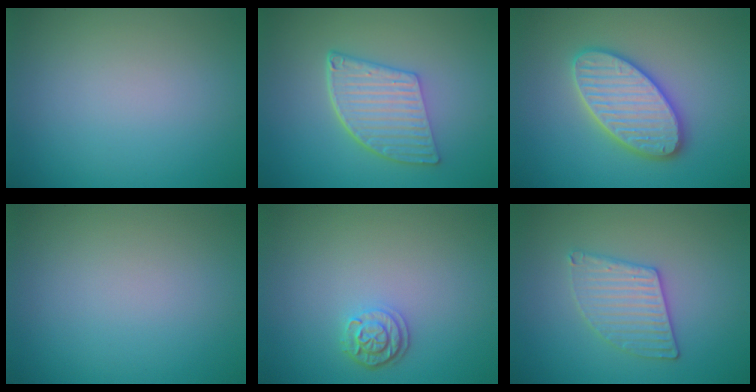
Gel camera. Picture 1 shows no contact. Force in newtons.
{"total": 5.8, "press": 4.2, "slide": 3.9}
{"total": 5.8, "press": 5.8, "slide": 0.6}
{"total": 0.0}
{"total": 2.2, "press": 1.9, "slide": 1.1}
{"total": 3.0, "press": 3.0, "slide": 0.4}